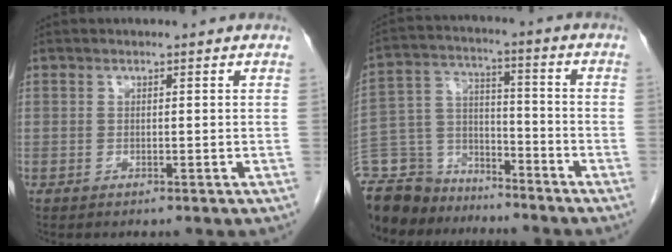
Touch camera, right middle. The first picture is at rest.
{"total": 14.5, "force": [-12.9, 6.2, 2.2], "torque": [-0.060, 0.036, -0.226]}